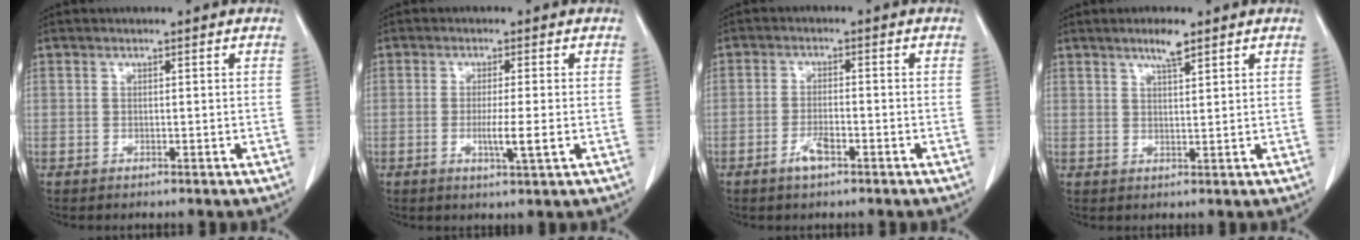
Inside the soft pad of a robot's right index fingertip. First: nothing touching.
{"total": 4.0, "force": [-0.8, -0.2, 3.9], "torque": [-0.070, -0.010, -0.012]}
{"total": 3.2, "force": [-1.8, 0.8, 2.5], "torque": [-0.048, 0.000, -0.031]}
{"total": 3.3, "force": [2.4, 0.4, 2.3], "torque": [-0.044, 0.000, 0.042]}